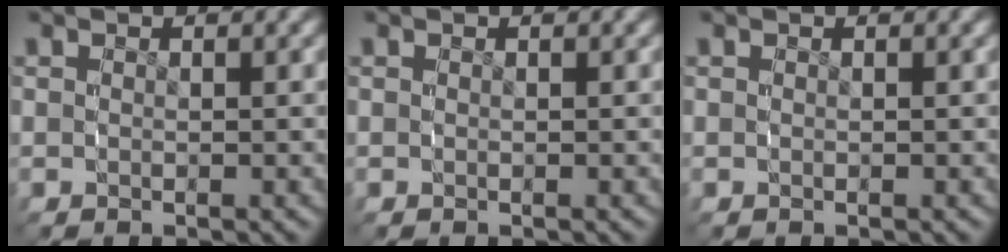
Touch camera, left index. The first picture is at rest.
{"total": 0.0}
{"total": 0.0}